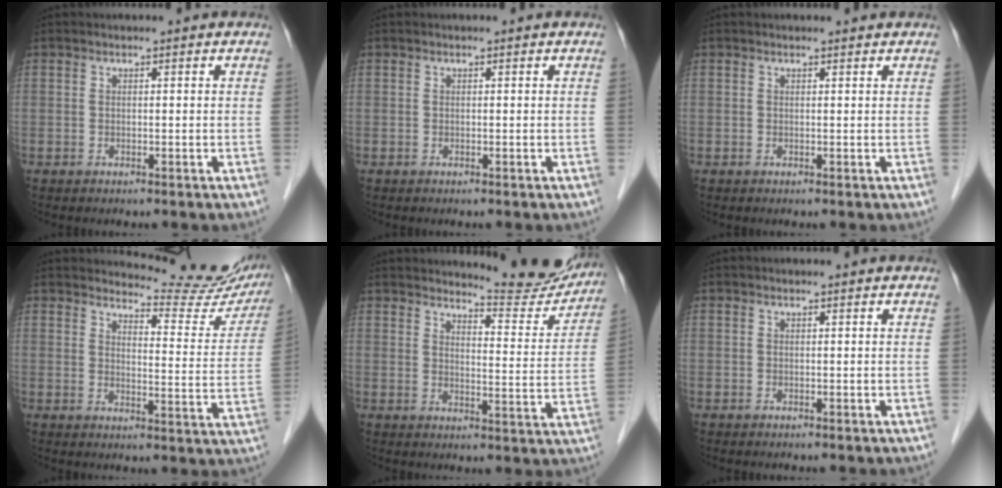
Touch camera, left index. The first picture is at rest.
{"total": 0.0}
{"total": 0.7, "force": [0.7, 0.1, 0.0], "torque": [-0.010, 0.000, 0.007]}
{"total": 14.8, "force": [14.5, 1.8, 2.7], "torque": [-0.025, -0.075, 0.153]}
{"total": 11.9, "force": [11.6, 1.1, 2.1], "torque": [-0.021, -0.046, 0.135]}
{"total": 0.0}